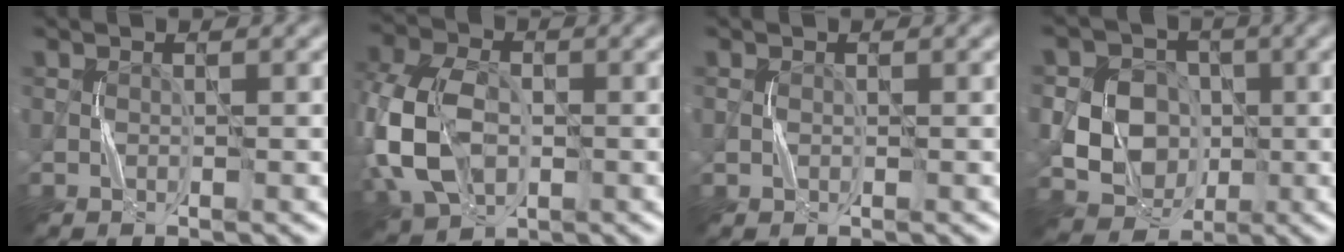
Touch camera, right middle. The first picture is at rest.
{"total": 10.2, "force": [-1.4, 6.9, 7.3], "torque": [-0.187, -0.003, -0.038]}
{"total": 0.0}
{"total": 9.2, "force": [-0.6, 8.4, 3.6], "torque": [-0.067, 0.020, -0.033]}